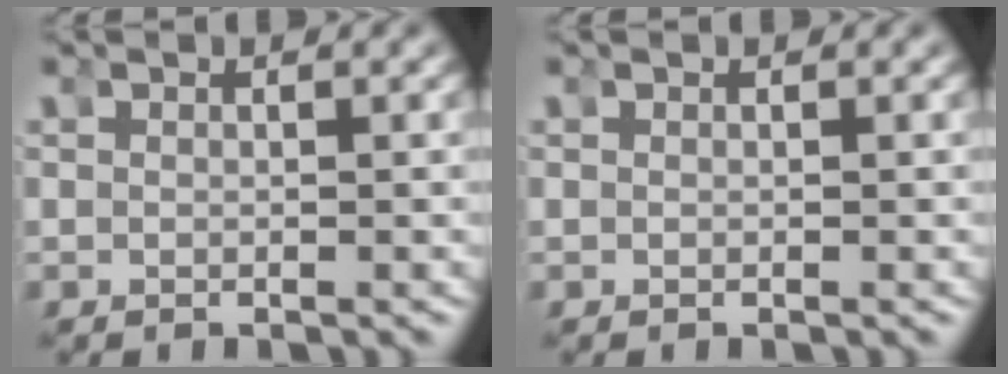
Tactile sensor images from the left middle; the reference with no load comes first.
{"total": 0.0}